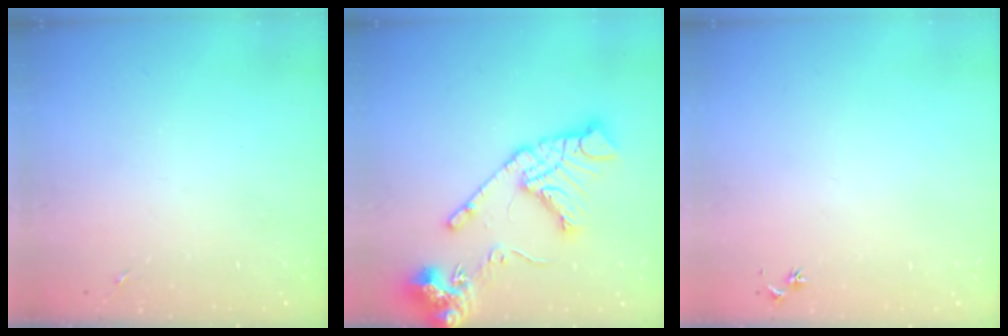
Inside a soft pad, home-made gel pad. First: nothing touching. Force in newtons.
{"total": 18.2, "press": 18.0, "slide": 2.5}
{"total": 3.0, "press": 2.9, "slide": 0.3}